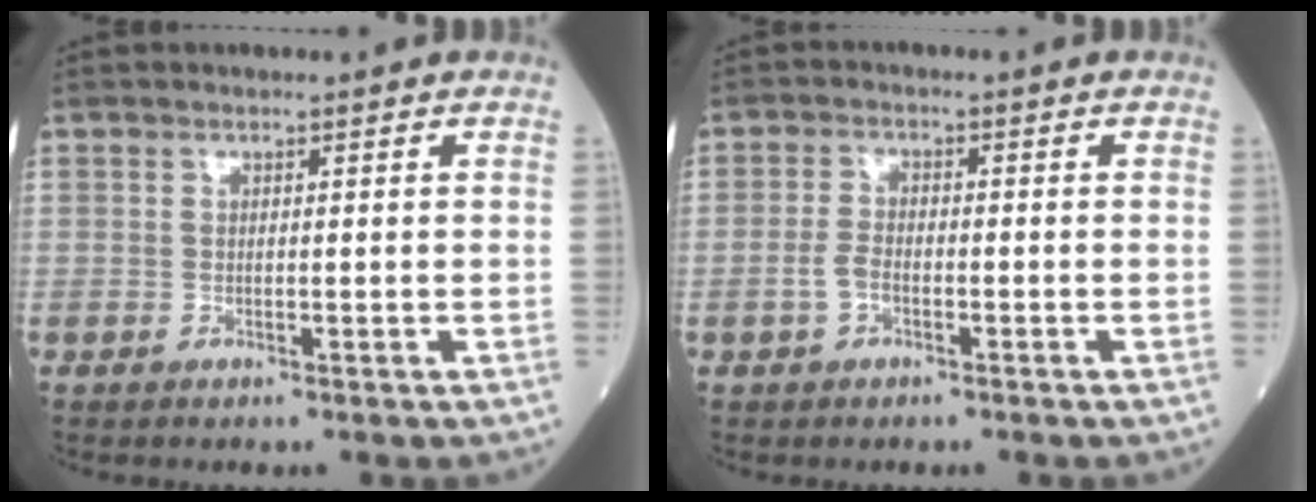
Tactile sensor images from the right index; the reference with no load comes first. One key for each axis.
{"total": 2.8, "fx": -1.2, "fy": 1.4, "fz": 2.1, "tx": -0.047, "ty": 0.004, "tz": -0.025}